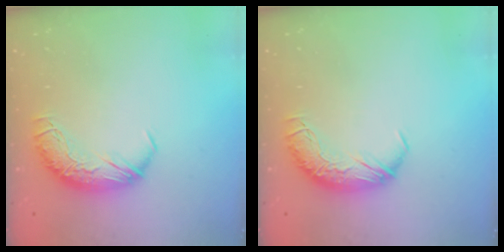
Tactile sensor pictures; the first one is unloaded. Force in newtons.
{"total": 0.0}